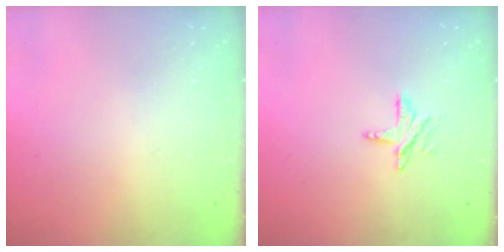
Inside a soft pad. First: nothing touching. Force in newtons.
{"total": 6.4, "press": 6.4, "slide": 0.5}